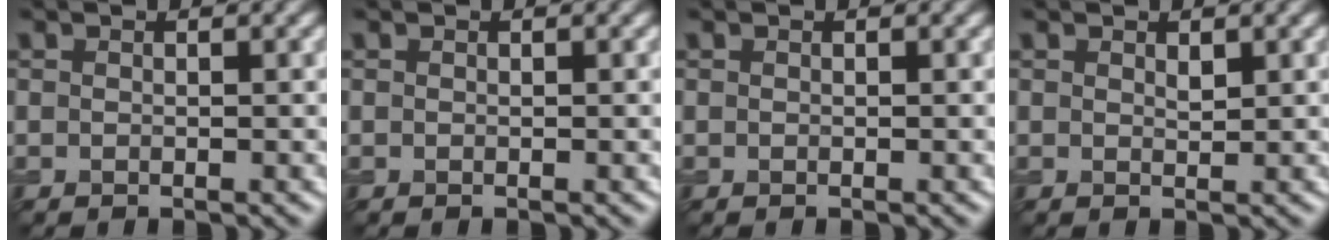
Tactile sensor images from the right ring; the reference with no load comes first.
{"total": 0.0}
{"total": 0.0}
{"total": 0.7, "force": [0.5, 0.3, 0.5], "torque": [-0.011, -0.003, 0.010]}